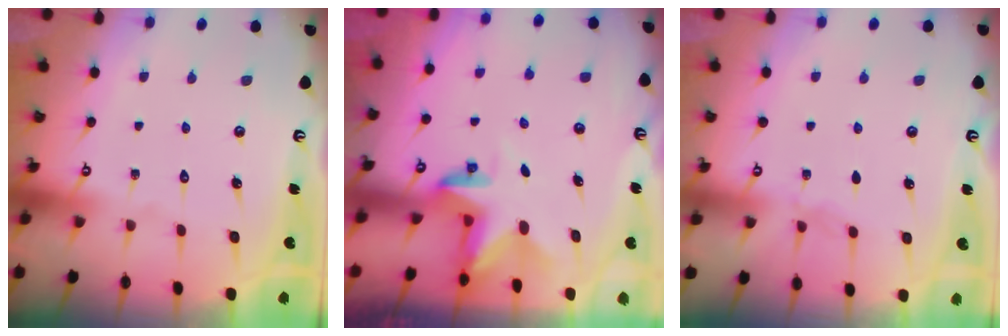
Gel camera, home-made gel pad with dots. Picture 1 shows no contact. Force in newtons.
{"total": 3.1, "press": 3.1, "slide": 0.2}
{"total": 2.1, "press": 2.0, "slide": 0.4}